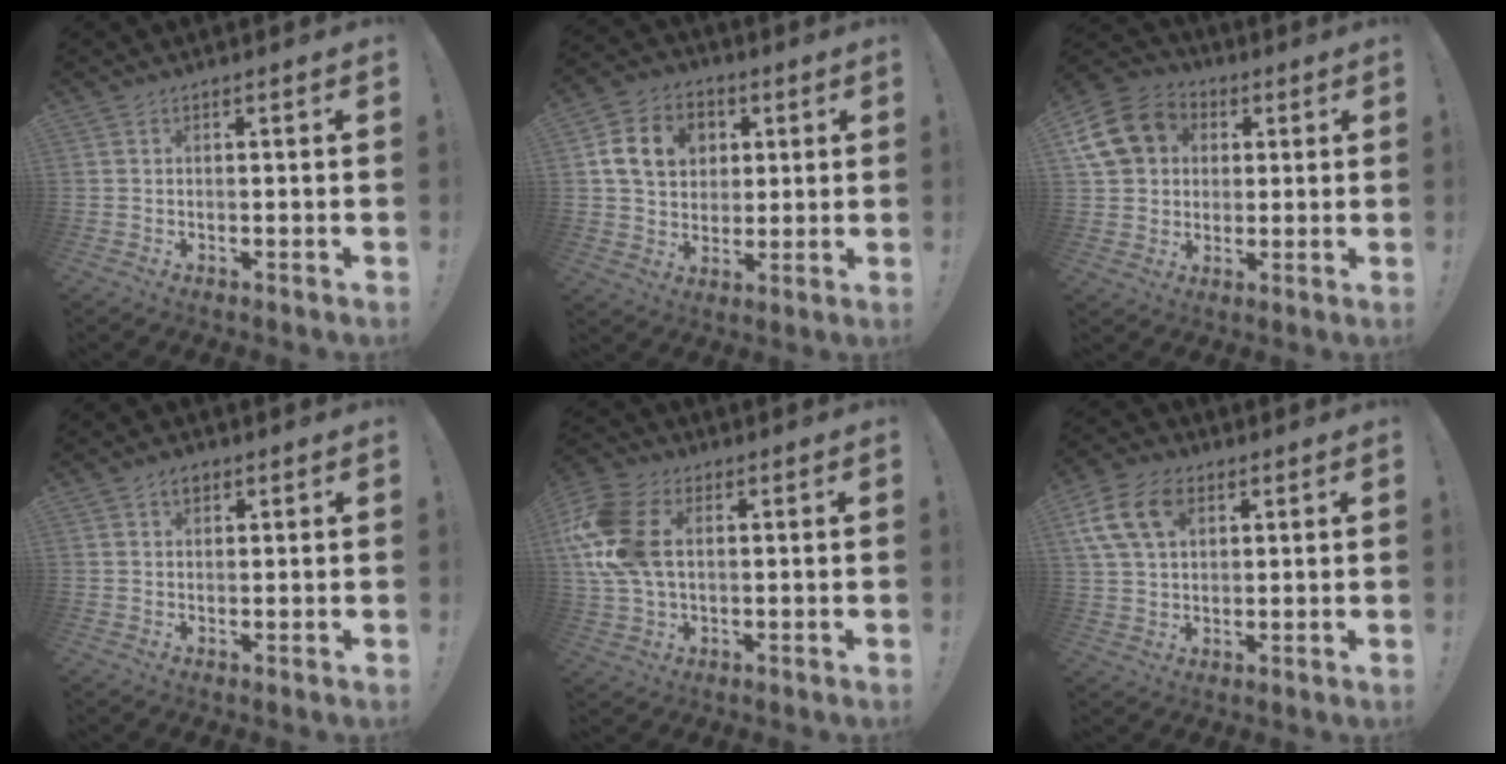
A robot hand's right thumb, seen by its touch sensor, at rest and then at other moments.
{"total": 13.4, "force": [3.6, 10.8, 7.0], "torque": [-0.099, -0.003, 0.074]}
{"total": 14.8, "force": [4.3, 12.7, 6.4], "torque": [-0.094, -0.001, 0.093]}
{"total": 2.8, "force": [1.6, 1.8, 1.4], "torque": [-0.013, -0.003, 0.027]}
{"total": 15.5, "force": [2.8, 10.4, 11.1], "torque": [-0.233, 0.003, 0.053]}
{"total": 13.1, "force": [5.3, 8.8, 8.1], "torque": [-0.154, -0.009, 0.103]}